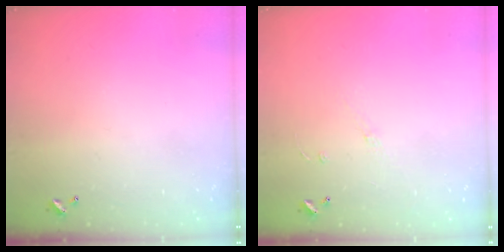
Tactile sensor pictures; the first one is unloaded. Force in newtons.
{"total": 5.5, "press": 5.5, "slide": 0.5}